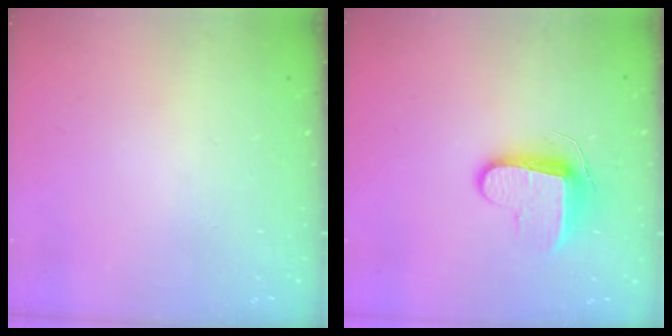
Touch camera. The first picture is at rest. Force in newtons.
{"total": 10.5, "press": 10.4, "slide": 1.2}